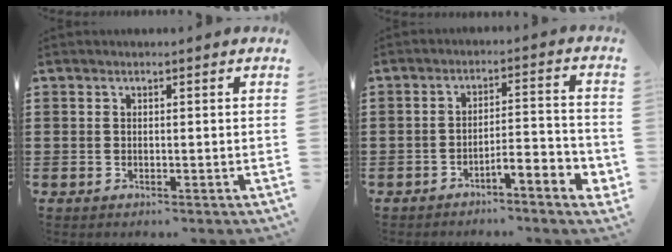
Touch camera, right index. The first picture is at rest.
{"total": 4.1, "force": [-3.5, 0.2, 2.1], "torque": [-0.038, -0.003, -0.071]}